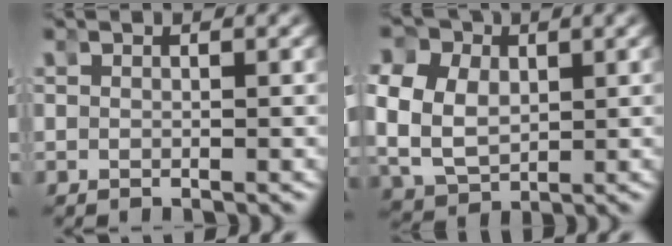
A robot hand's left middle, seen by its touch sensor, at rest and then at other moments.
{"total": 11.4, "force": [0.7, 10.0, 5.4], "torque": [-0.150, -0.030, 0.015]}